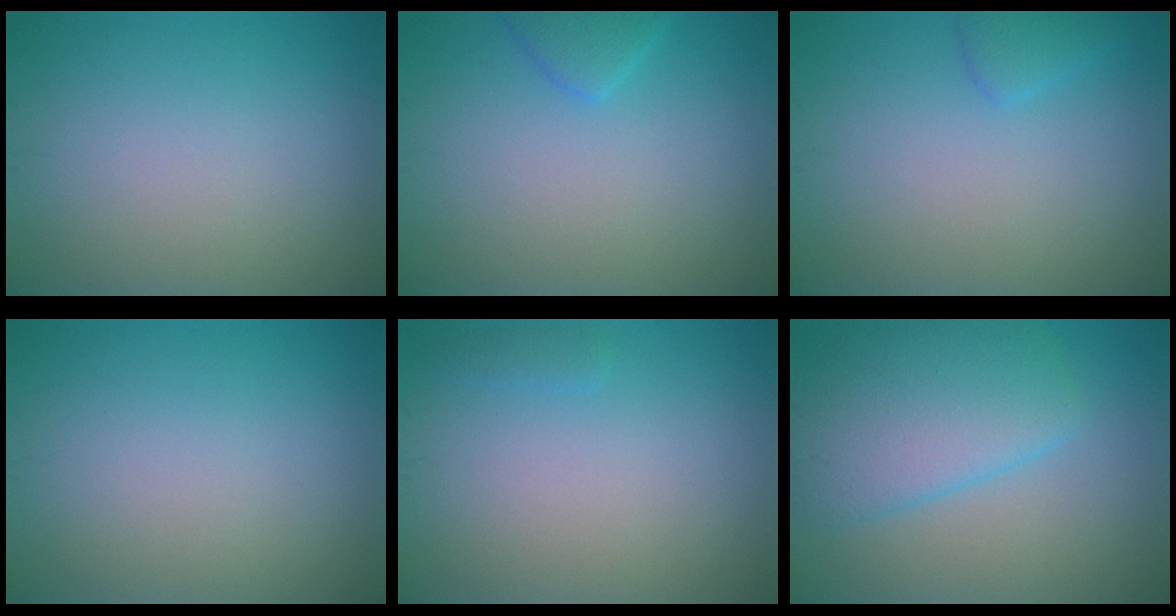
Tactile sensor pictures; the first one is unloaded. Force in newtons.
{"total": 1.7, "press": 1.7, "slide": 0.2}
{"total": 1.4, "press": 1.4, "slide": 0.1}
{"total": 0.0}
{"total": 0.7, "press": 0.7, "slide": 0.0}
{"total": 6.2, "press": 6.2, "slide": 0.2}